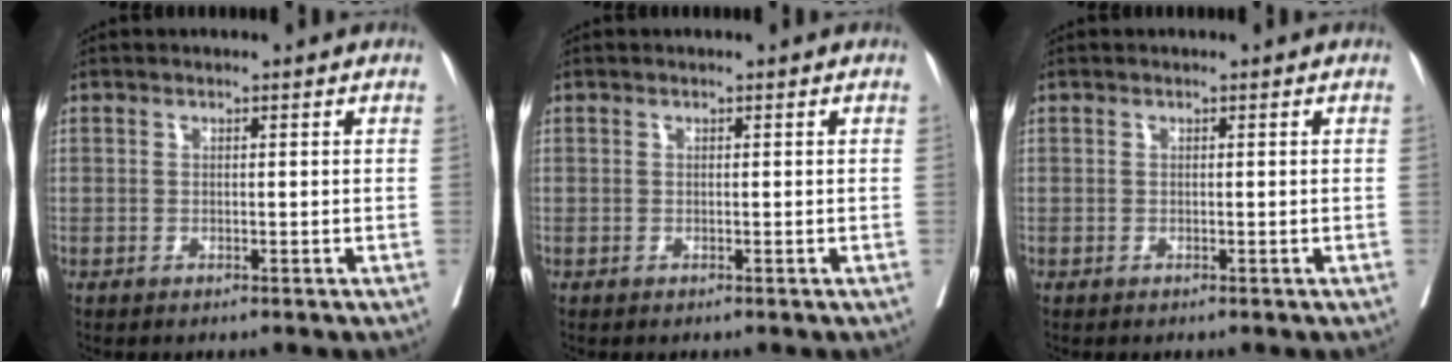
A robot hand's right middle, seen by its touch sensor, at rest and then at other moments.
{"total": 0.0}
{"total": 0.0}